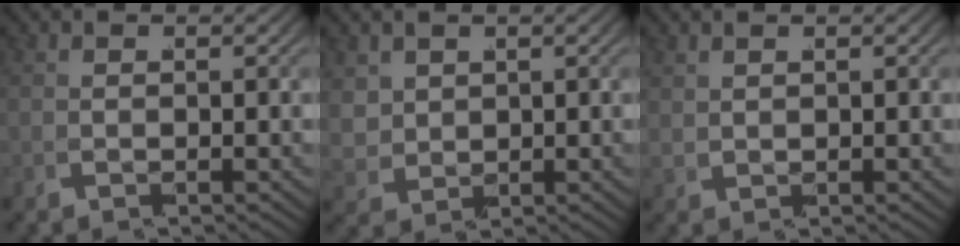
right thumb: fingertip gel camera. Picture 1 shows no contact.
{"total": 2.6, "force": [1.4, 1.9, 1.1], "torque": [-0.037, -0.018, 0.050]}
{"total": 1.2, "force": [1.2, 0.1, 0.3], "torque": [-0.009, 0.001, 0.034]}